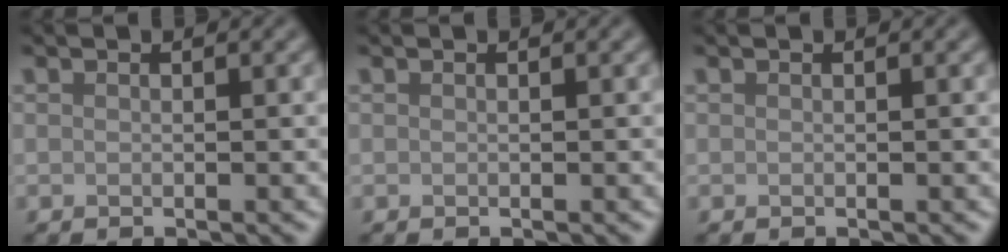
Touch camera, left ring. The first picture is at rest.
{"total": 0.0}
{"total": 0.0}